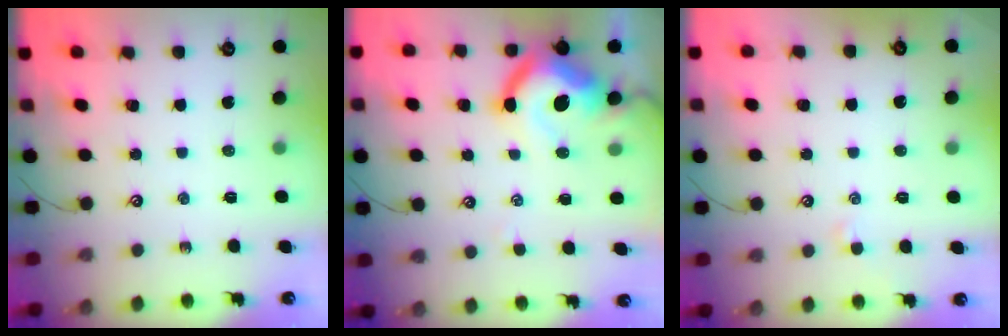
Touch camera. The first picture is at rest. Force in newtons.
{"total": 11.8, "press": 11.6, "slide": 2.1}
{"total": 1.8, "press": 1.7, "slide": 0.3}